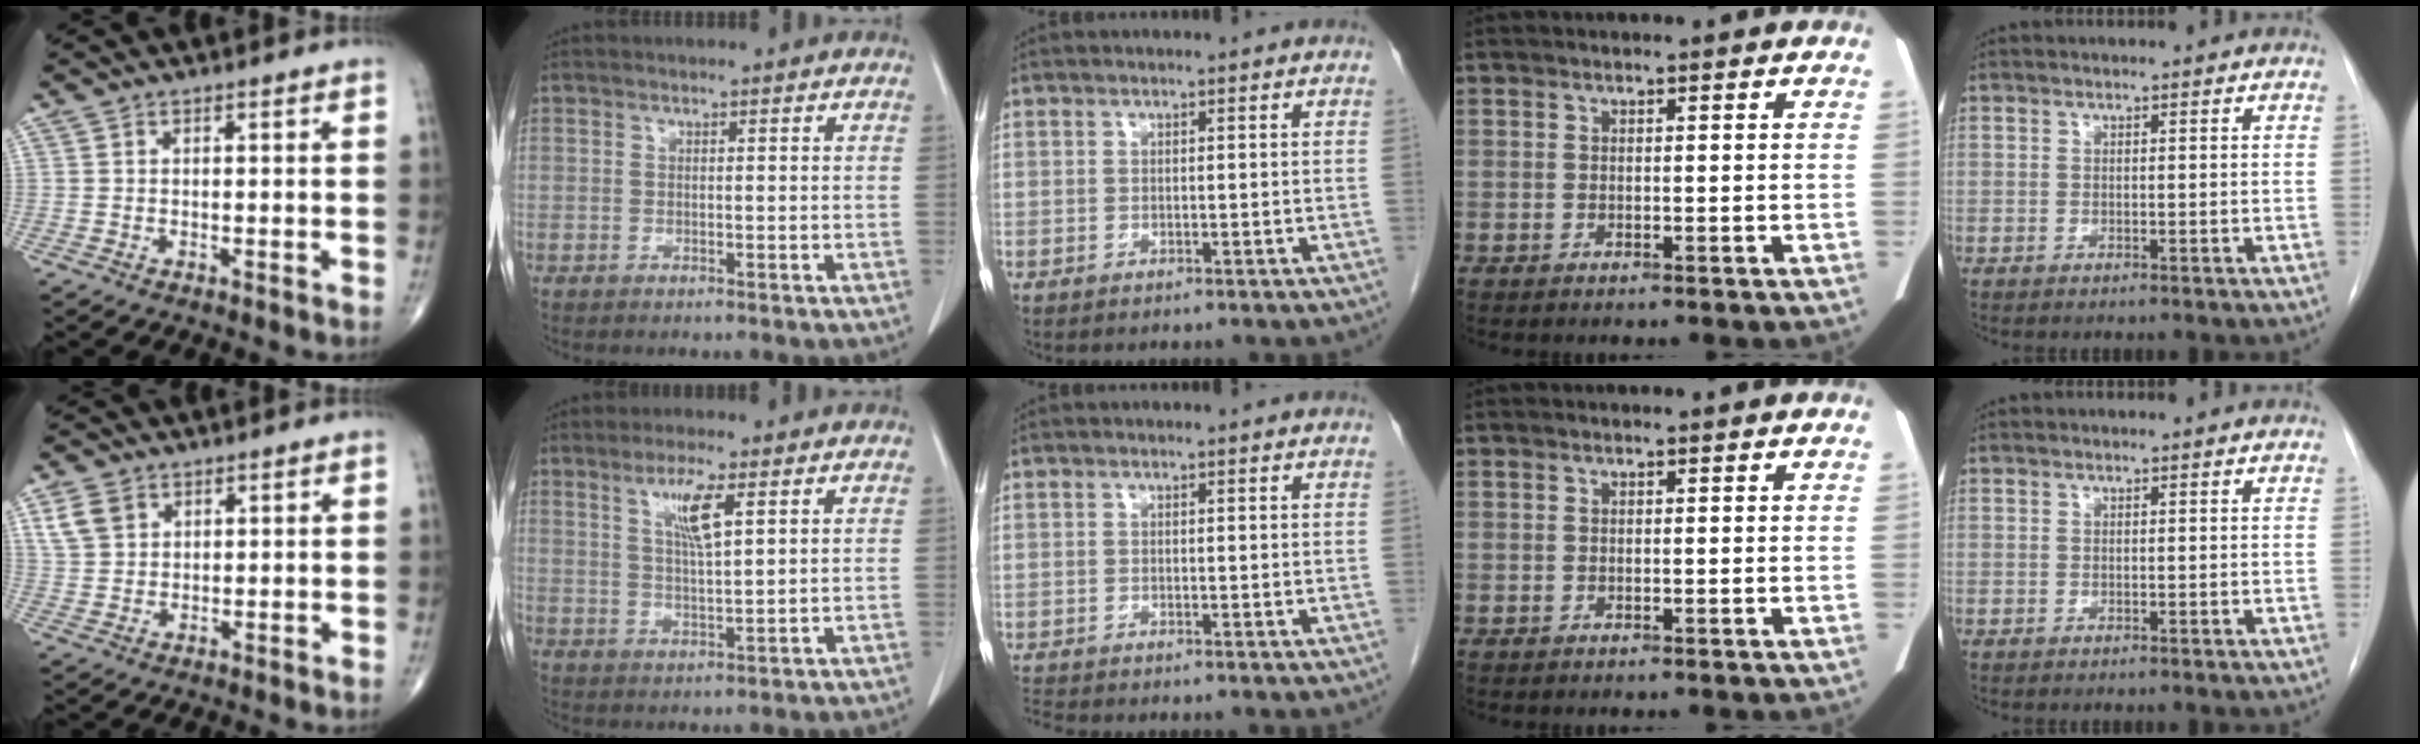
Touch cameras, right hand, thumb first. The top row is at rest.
{"thumb": {"total": 5.0, "force": [2.5, 3.7, 2.4], "torque": [-0.039, -0.005, 0.055]}, "index": {"total": 5.7, "force": [2.5, 0.4, 5.1], "torque": [-0.095, -0.002, 0.047]}, "middle": {"total": 1.6, "force": [-1.5, -0.5, -0.1], "torque": [-0.010, -0.014, -0.029]}}